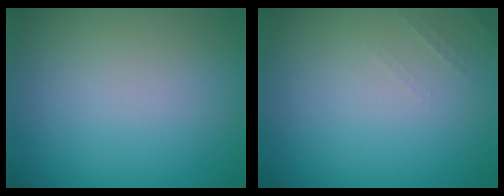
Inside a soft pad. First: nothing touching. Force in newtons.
{"total": 0.6, "press": 0.6, "slide": 0.2}